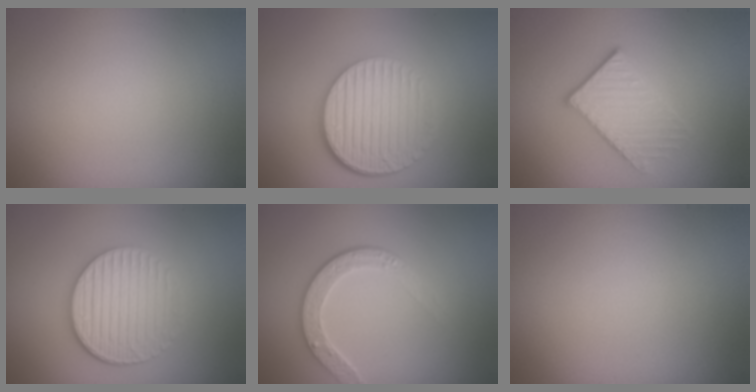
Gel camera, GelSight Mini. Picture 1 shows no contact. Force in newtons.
{"total": 5.7, "press": 4.0, "slide": 4.0}
{"total": 2.6, "press": 2.3, "slide": 1.2}
{"total": 4.5, "press": 3.6, "slide": 2.8}
{"total": 2.6, "press": 2.0, "slide": 1.7}
{"total": 0.0}